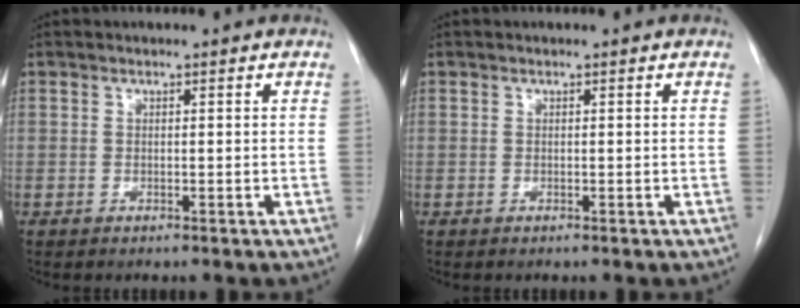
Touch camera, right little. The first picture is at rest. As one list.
[{"total": 0.0}]